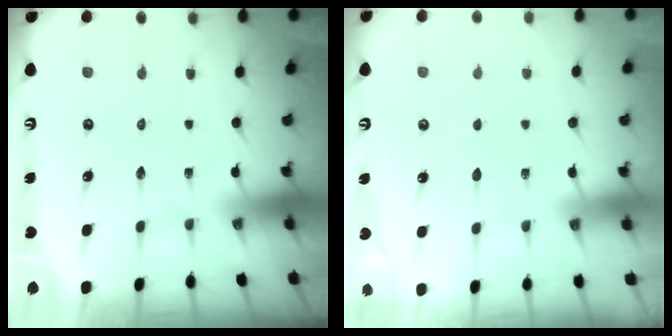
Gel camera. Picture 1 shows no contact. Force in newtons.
{"total": 2.7, "press": 2.6, "slide": 0.3}